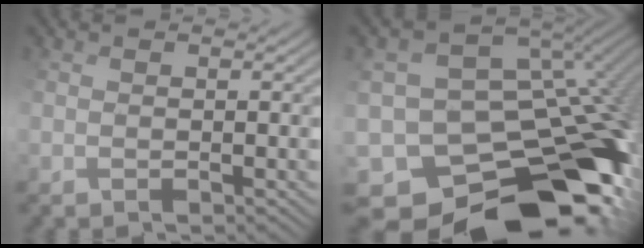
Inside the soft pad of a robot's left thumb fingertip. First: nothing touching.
{"total": 16.0, "force": [-7.1, 11.1, 9.0], "torque": [-0.118, 0.008, -0.072]}